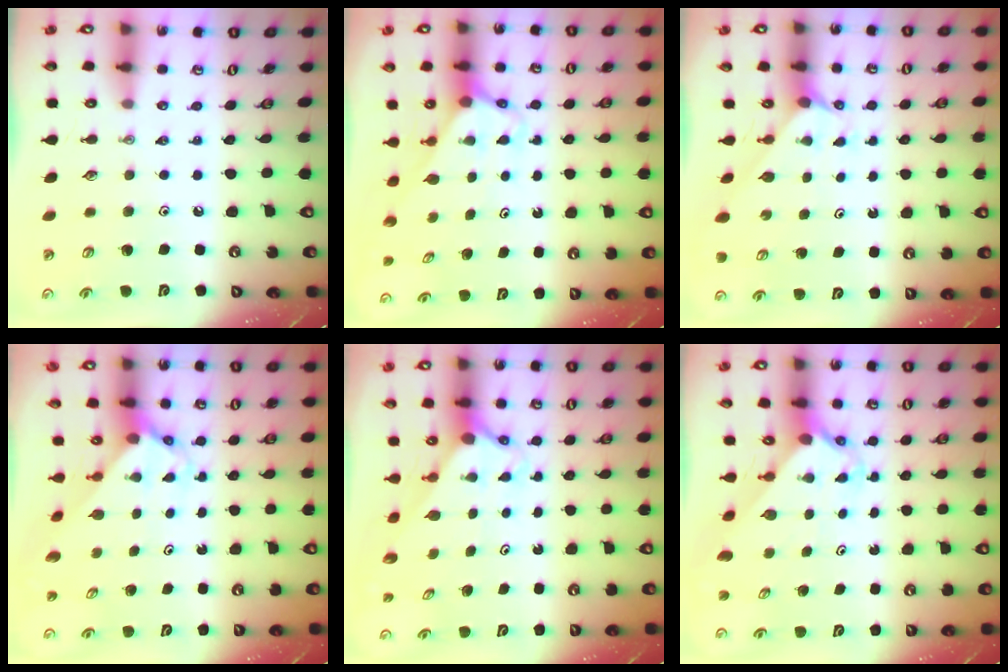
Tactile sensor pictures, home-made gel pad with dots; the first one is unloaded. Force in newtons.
{"total": 2.8, "press": 2.8, "slide": 0.1}
{"total": 3.7, "press": 3.6, "slide": 0.4}
{"total": 3.6, "press": 3.6, "slide": 0.3}
{"total": 2.2, "press": 2.2, "slide": 0.2}
{"total": 2.3, "press": 2.3, "slide": 0.2}